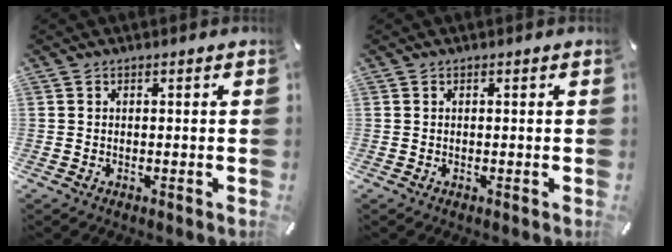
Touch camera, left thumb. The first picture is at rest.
{"total": 0.0}